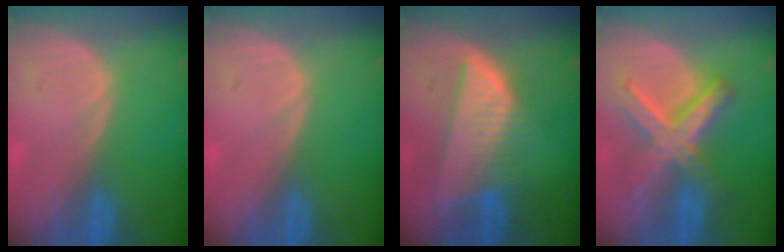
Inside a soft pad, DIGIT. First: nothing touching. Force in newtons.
{"total": 0.0}
{"total": 8.2, "press": 7.3, "slide": 3.9}
{"total": 9.0, "press": 9.0, "slide": 0.6}